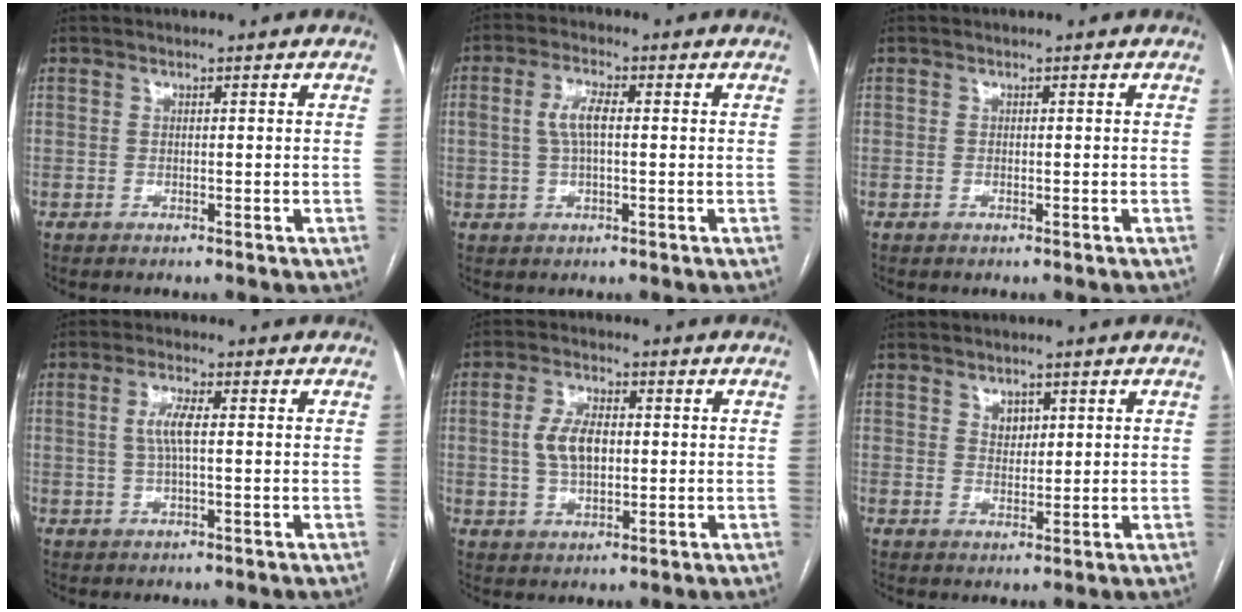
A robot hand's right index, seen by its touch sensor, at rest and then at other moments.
{"total": 4.7, "force": [0.5, 1.6, 4.4], "torque": [-0.099, 0.011, 0.011]}
{"total": 0.0}
{"total": 4.0, "force": [0.5, 0.7, 3.9], "torque": [-0.081, 0.003, 0.009]}
{"total": 6.7, "force": [0.5, 3.6, 5.6], "torque": [-0.117, 0.012, 0.012]}
{"total": 2.7, "force": [1.3, 1.8, 1.4], "torque": [-0.024, 0.000, 0.026]}